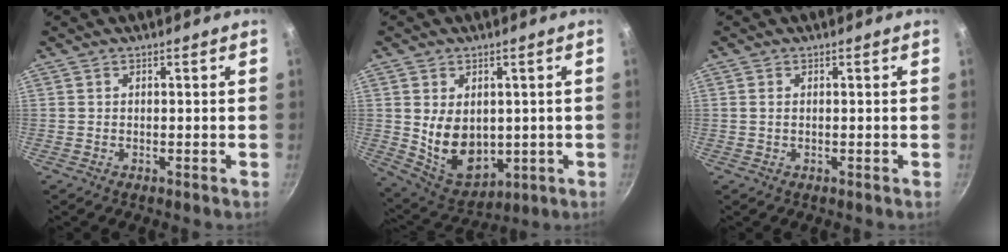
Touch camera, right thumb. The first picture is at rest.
{"total": 11.7, "force": [0.7, 8.4, 8.1], "torque": [-0.109, -0.024, 0.041]}
{"total": 0.9, "force": [0.2, 0.5, 0.7], "torque": [-0.014, 0.001, 0.002]}